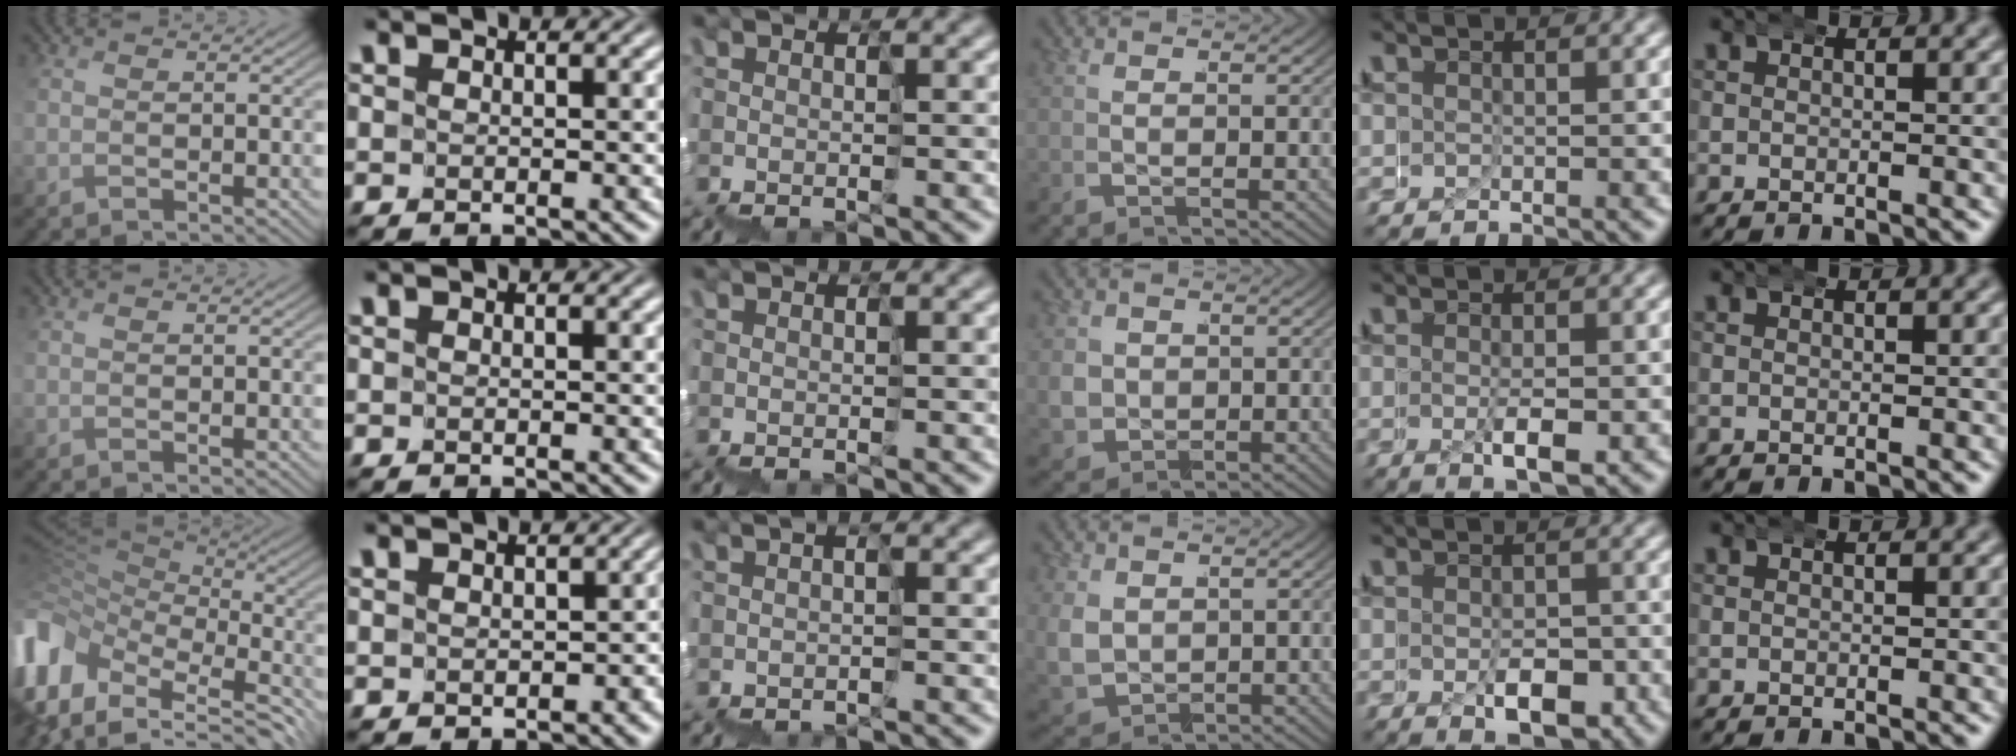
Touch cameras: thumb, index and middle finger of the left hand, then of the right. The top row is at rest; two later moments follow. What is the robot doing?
{"motion": "wrap", "object": "ethernet cable"}